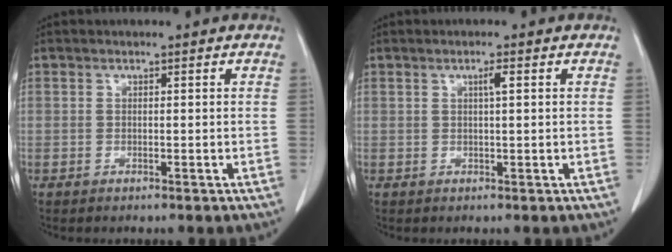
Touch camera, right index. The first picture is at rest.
{"total": 1.4, "force": [0.4, 0.0, 1.3], "torque": [-0.023, 0.002, 0.007]}